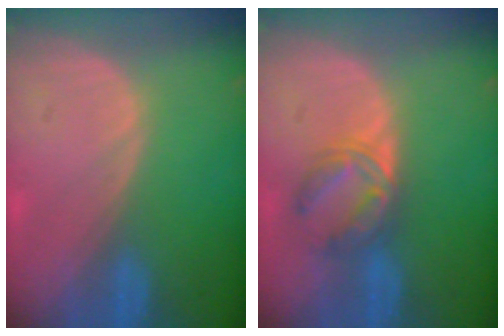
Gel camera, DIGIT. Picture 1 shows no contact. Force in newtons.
{"total": 5.5, "press": 5.4, "slide": 1.1}